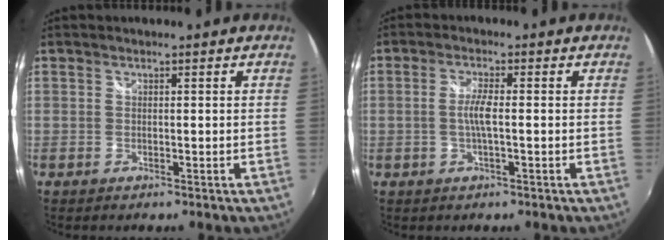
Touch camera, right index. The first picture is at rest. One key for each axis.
{"total": 3.5, "fx": -0.5, "fy": 0.2, "fz": 3.4, "tx": -0.068, "ty": -0.001, "tz": -0.008}